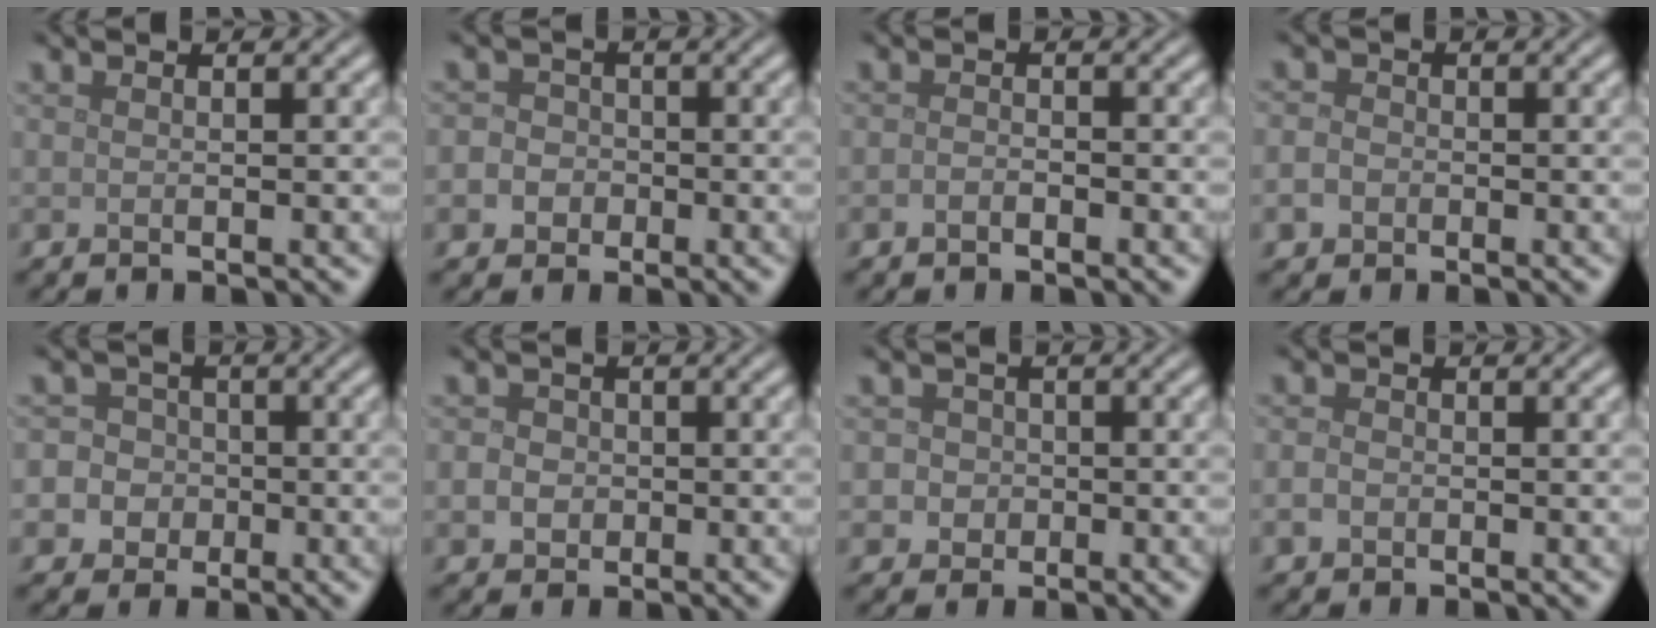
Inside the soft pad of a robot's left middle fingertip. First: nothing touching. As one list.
[{"total": 3.8, "force": [-1.3, 3.4, 1.0], "torque": [0.003, 0.004, -0.042]}, {"total": 1.0, "force": [-0.6, 0.5, 0.6], "torque": [-0.013, 0.002, -0.014]}, {"total": 2.2, "force": [-0.7, 1.8, 0.9], "torque": [-0.007, 0.001, -0.017]}, {"total": 8.0, "force": [-2.4, 7.5, 1.6], "torque": [-0.037, -0.006, -0.074]}, {"total": 3.1, "force": [-0.5, 2.8, 1.2], "torque": [-0.011, 0.007, -0.026]}, {"total": 3.7, "force": [-0.6, 3.5, 1.0], "torque": [0.005, 0.015, -0.031]}, {"total": 1.3, "force": [-0.5, 1.0, 0.6], "torque": [-0.013, 0.000, -0.015]}]